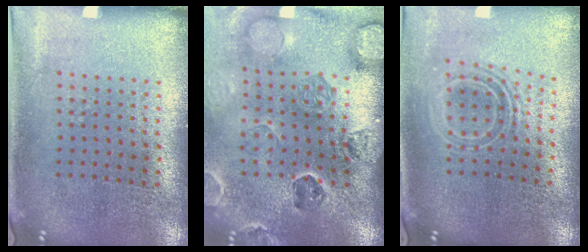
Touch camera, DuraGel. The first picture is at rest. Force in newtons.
{"total": 2.8, "press": 2.7, "slide": 0.7}
{"total": 1.7, "press": 1.3, "slide": 1.1}